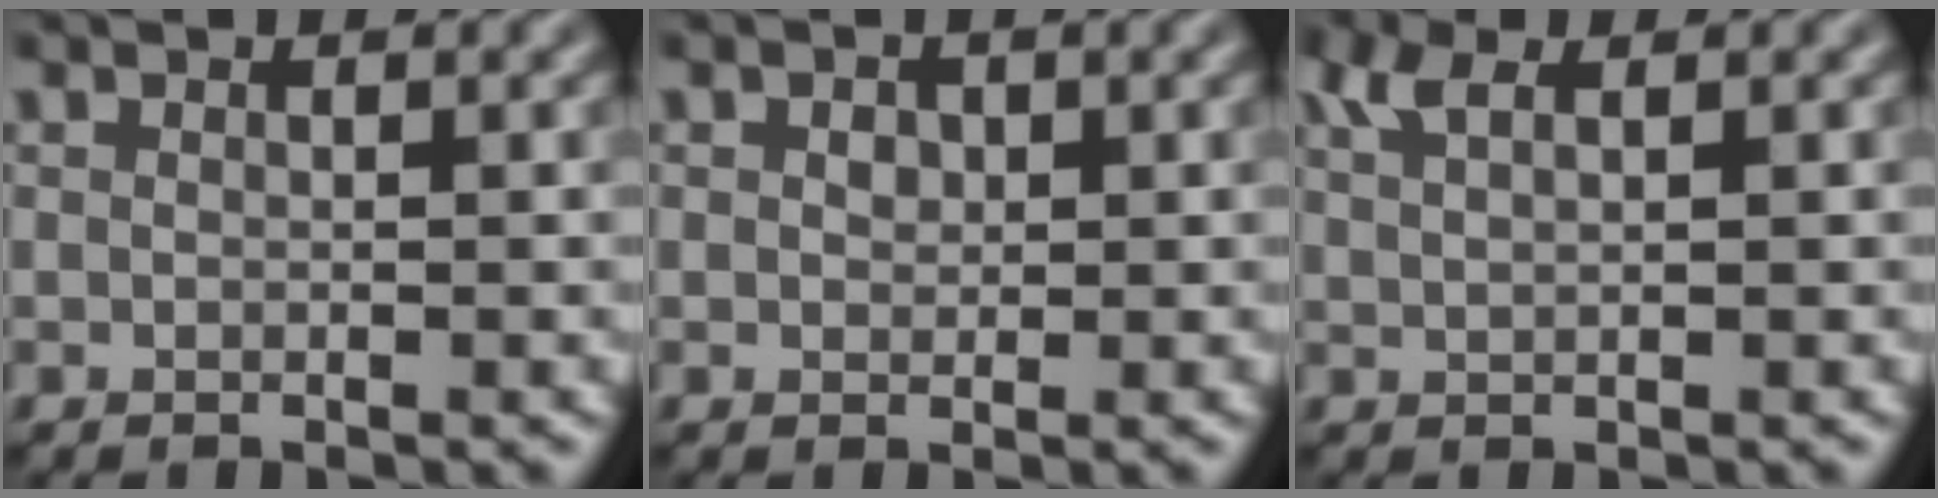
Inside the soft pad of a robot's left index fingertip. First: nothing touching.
{"total": 1.1, "force": [0.4, 0.9, 0.5], "torque": [-0.009, 0.001, 0.004]}
{"total": 2.1, "force": [1.4, 0.7, 1.5], "torque": [-0.031, 0.004, 0.027]}